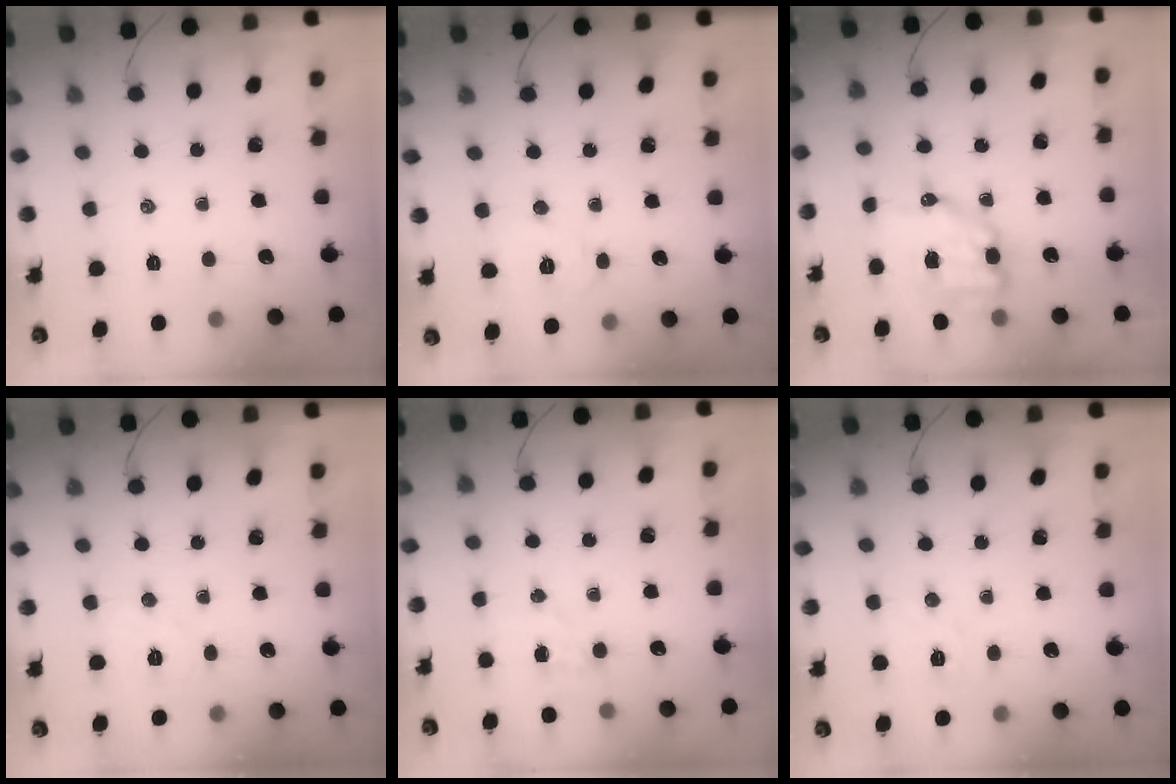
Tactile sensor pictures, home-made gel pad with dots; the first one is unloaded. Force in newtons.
{"total": 6.2, "press": 6.1, "slide": 1.2}
{"total": 9.0, "press": 8.9, "slide": 1.4}
{"total": 4.4, "press": 4.3, "slide": 0.8}
{"total": 3.0, "press": 2.9, "slide": 0.9}
{"total": 4.6, "press": 4.5, "slide": 1.0}